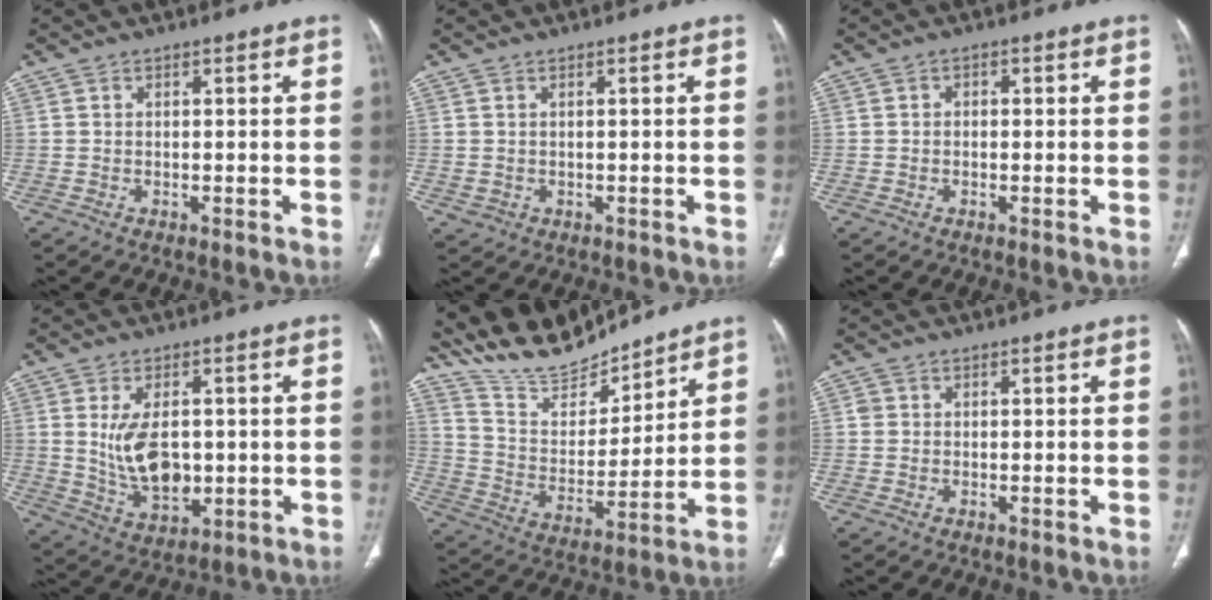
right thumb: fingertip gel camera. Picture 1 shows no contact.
{"total": 1.1, "force": [0.2, 1.0, 0.4], "torque": [-0.006, 0.000, 0.010]}
{"total": 1.1, "force": [0.1, 0.9, 0.7], "torque": [-0.005, 0.004, -0.003]}
{"total": 10.7, "force": [0.5, 6.3, 8.5], "torque": [-0.137, -0.013, 0.028]}
{"total": 15.3, "force": [14.2, 3.9, 4.1], "torque": [-0.050, -0.081, 0.273]}
{"total": 1.0, "force": [0.2, 1.0, 0.3], "torque": [0.002, 0.003, 0.004]}